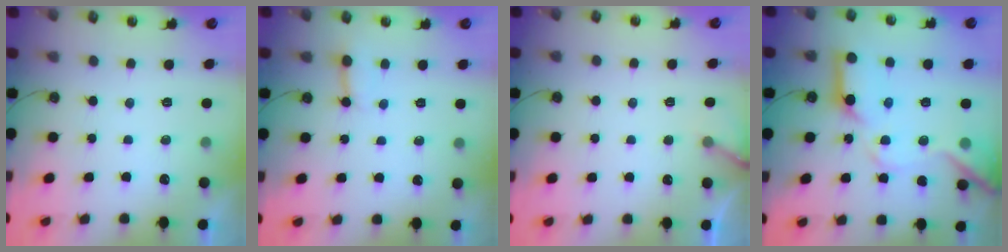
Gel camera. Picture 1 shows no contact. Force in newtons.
{"total": 3.0, "press": 2.9, "slide": 0.3}
{"total": 4.8, "press": 4.8, "slide": 0.3}
{"total": 16.2, "press": 16.1, "slide": 1.7}